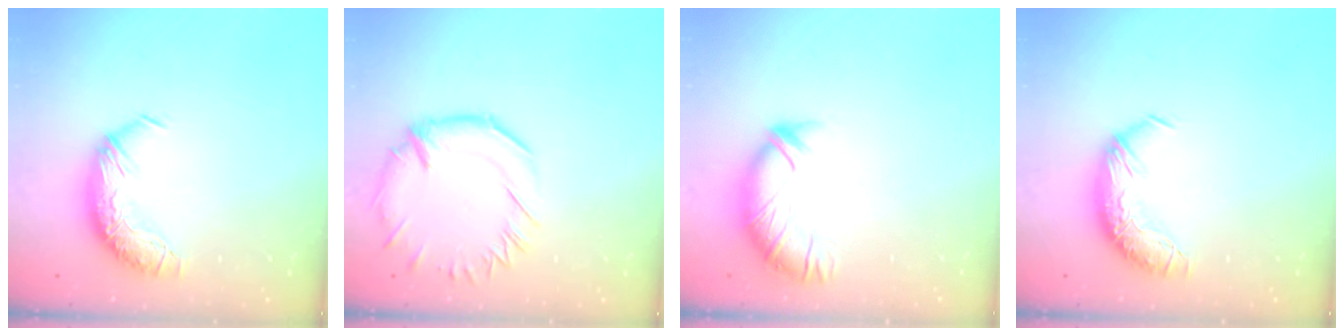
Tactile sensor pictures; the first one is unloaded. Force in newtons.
{"total": 2.1, "press": 1.6, "slide": 1.4}
{"total": 3.4, "press": 3.1, "slide": 1.3}
{"total": 0.0}